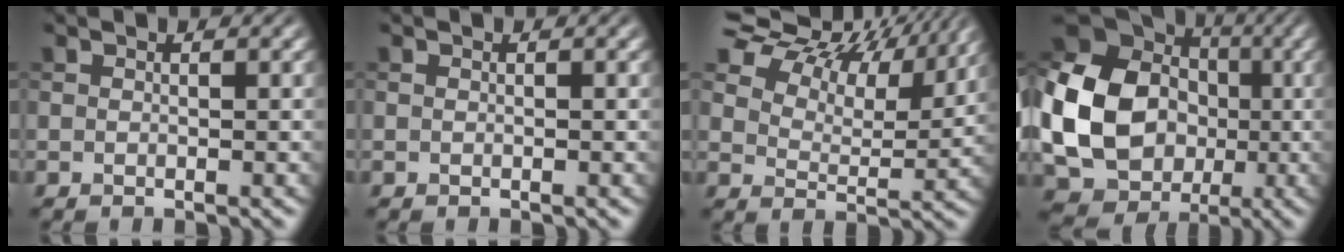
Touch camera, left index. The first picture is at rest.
{"total": 0.0}
{"total": 13.5, "force": [9.8, 6.4, 6.6], "torque": [-0.146, 0.017, 0.155]}
{"total": 15.7, "force": [-1.6, 12.8, 9.1], "torque": [-0.203, -0.003, -0.042]}